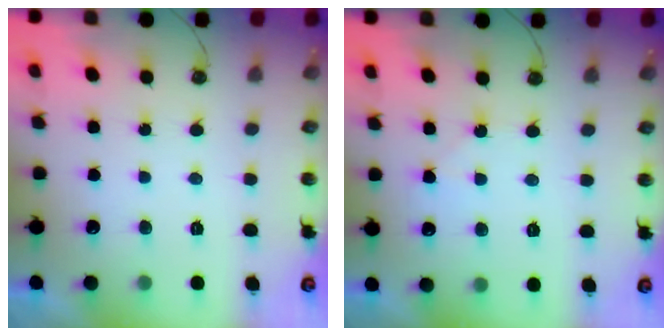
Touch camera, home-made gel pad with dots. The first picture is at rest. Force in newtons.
{"total": 4.1, "press": 4.0, "slide": 0.6}